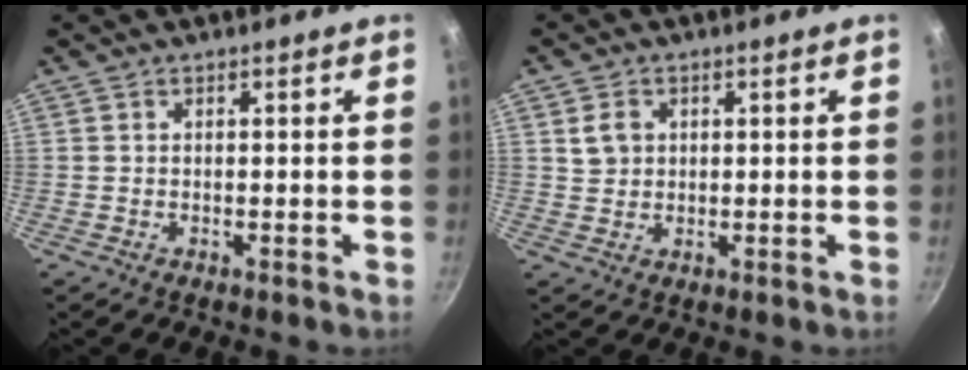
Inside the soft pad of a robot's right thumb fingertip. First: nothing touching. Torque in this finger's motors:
{"motor_torque": [0.10, -0.07, 0.49, -0.05, 0.02]}